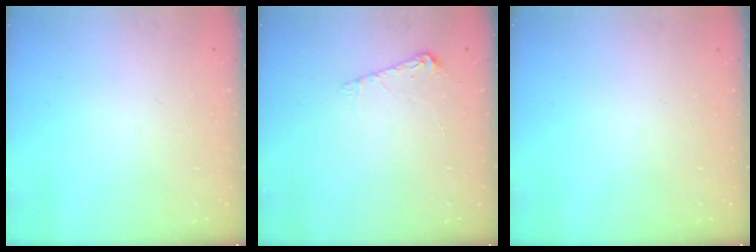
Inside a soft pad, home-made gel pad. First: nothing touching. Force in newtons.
{"total": 5.7, "press": 5.7, "slide": 0.5}
{"total": 0.0}